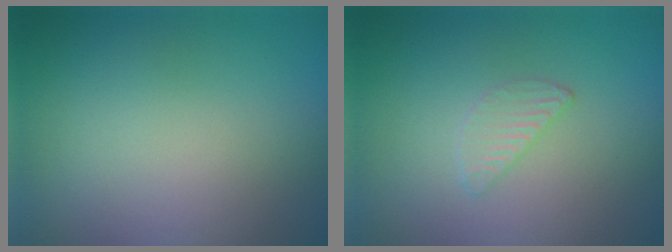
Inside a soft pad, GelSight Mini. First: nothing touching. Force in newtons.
{"total": 1.5, "press": 1.5, "slide": 0.2}